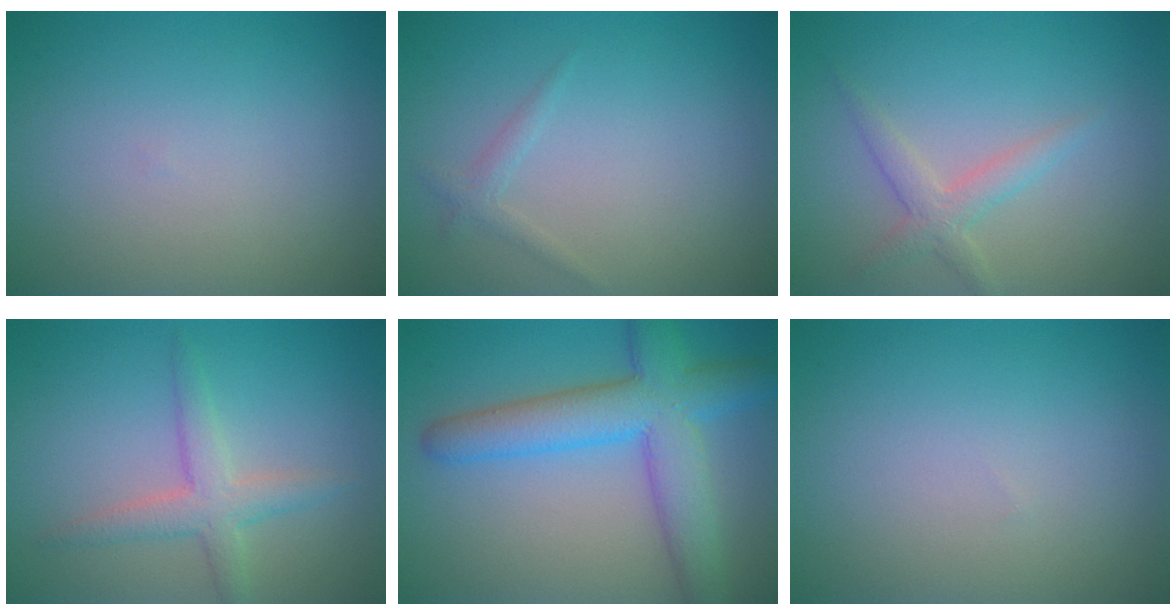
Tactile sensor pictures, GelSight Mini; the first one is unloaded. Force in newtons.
{"total": 1.0, "press": 1.0, "slide": 0.0}
{"total": 2.2, "press": 2.2, "slide": 0.0}
{"total": 3.0, "press": 3.0, "slide": 0.0}
{"total": 7.4, "press": 7.4, "slide": 0.5}
{"total": 0.0}